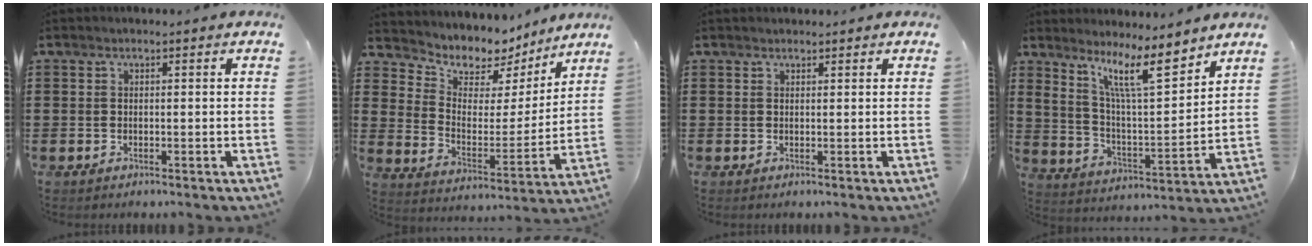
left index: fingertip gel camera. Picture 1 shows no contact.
{"total": 6.6, "force": [5.9, 2.9, 0.5], "torque": [-0.046, -0.048, 0.102]}
{"total": 0.7, "force": [0.7, 0.2, -0.1], "torque": [-0.001, 0.000, 0.015]}
{"total": 11.0, "force": [7.9, 1.8, 7.4], "torque": [-0.150, -0.037, 0.133]}